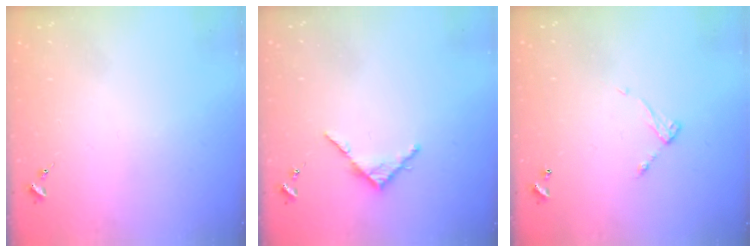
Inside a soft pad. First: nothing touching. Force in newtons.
{"total": 4.9, "press": 4.9, "slide": 0.5}
{"total": 6.4, "press": 6.4, "slide": 0.4}